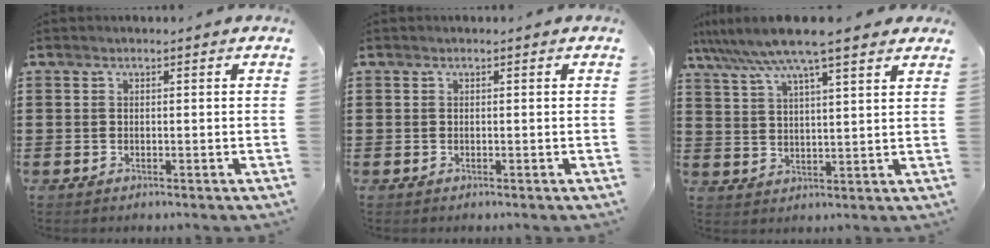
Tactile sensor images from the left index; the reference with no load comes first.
{"total": 0.0}
{"total": 8.5, "force": [6.9, 0.5, 5.0], "torque": [-0.116, -0.019, 0.121]}